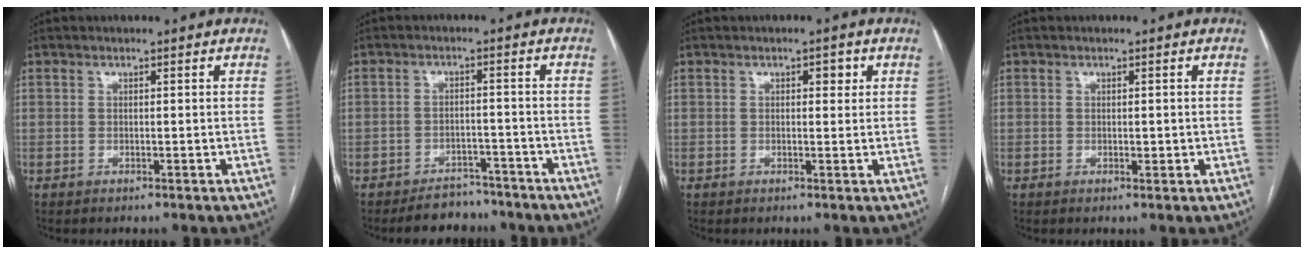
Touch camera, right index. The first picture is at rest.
{"total": 5.8, "force": [-5.2, 2.5, 0.8], "torque": [-0.004, 0.003, -0.079]}
{"total": 1.7, "force": [0.6, 0.8, 1.4], "torque": [-0.016, 0.003, 0.007]}
{"total": 1.1, "force": [0.0, 0.6, 0.9], "torque": [-0.012, -0.002, 0.001]}